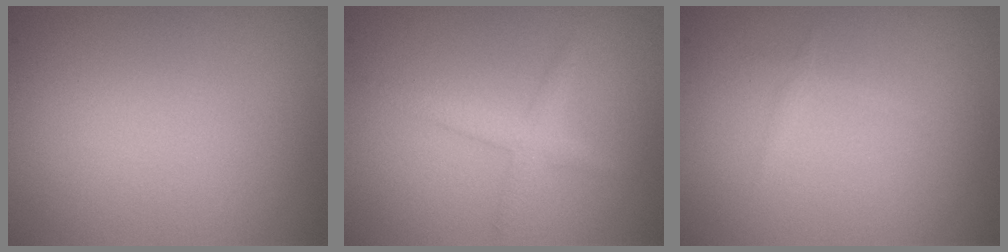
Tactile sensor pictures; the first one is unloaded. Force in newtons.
{"total": 1.8, "press": 1.8, "slide": 0.0}
{"total": 0.7, "press": 0.7, "slide": 0.1}